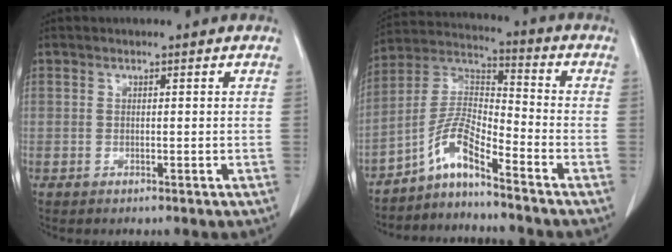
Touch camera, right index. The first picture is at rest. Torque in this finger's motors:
{"motor_torque": [0.63, -0.57, 0.38, 0.11]}